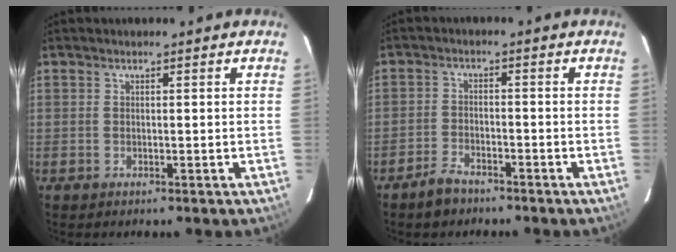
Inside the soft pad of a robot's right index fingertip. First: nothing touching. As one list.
[{"total": 4.4, "force": [-3.5, 2.1, 1.6], "torque": [-0.047, 0.007, -0.060]}]